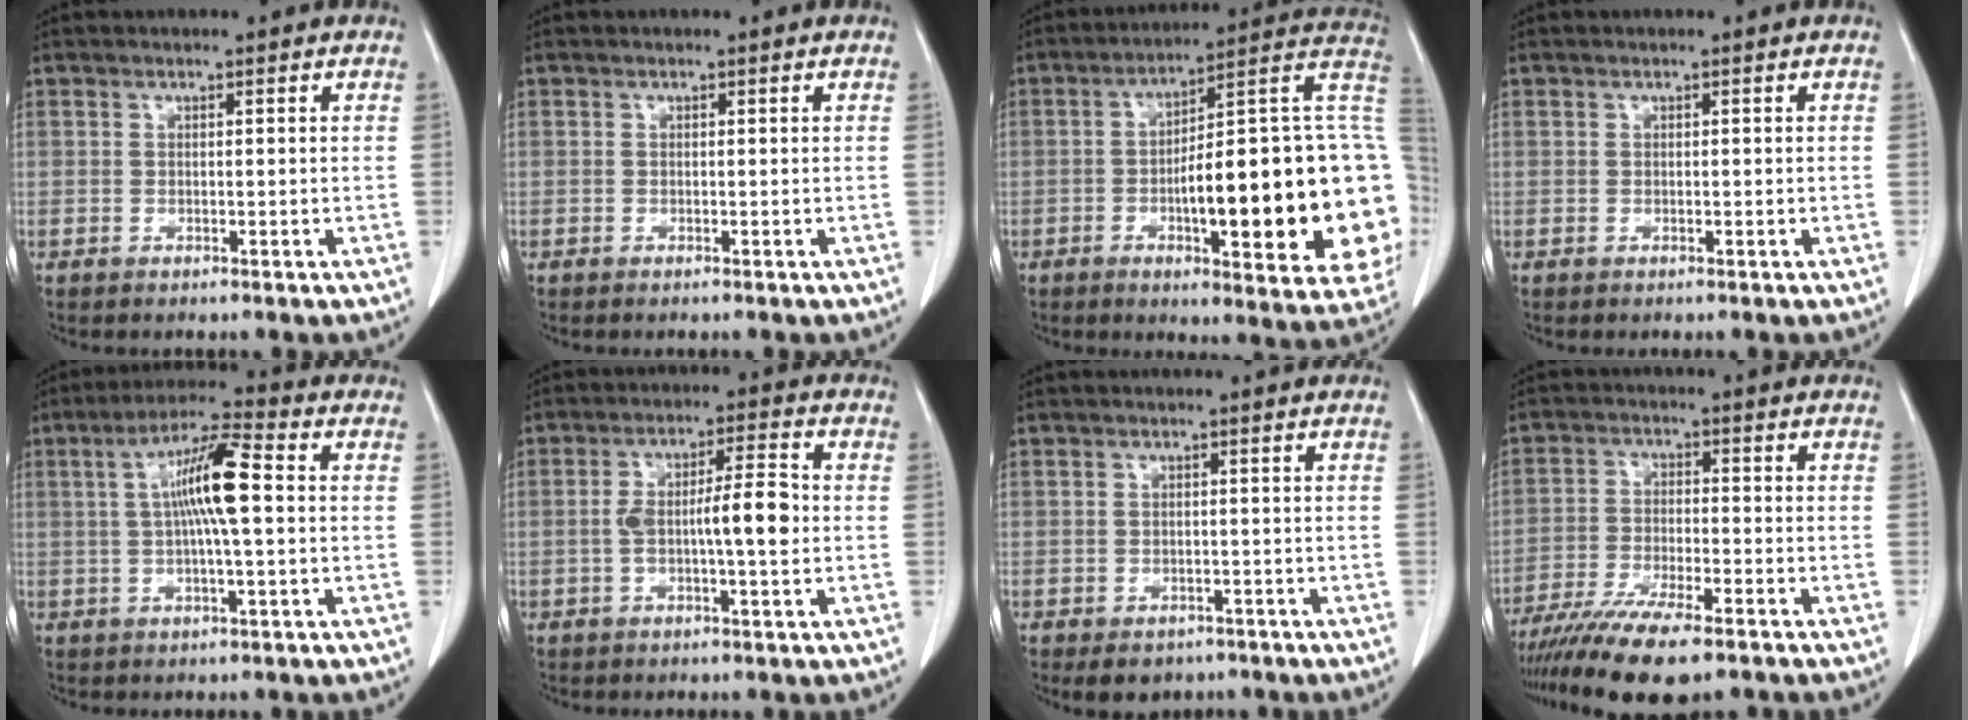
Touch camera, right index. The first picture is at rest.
{"total": 0.0}
{"total": 29.8, "force": [-3.7, 5.6, 29.0], "torque": [-0.309, 0.026, -0.047]}
{"total": 0.0}
{"total": 9.3, "force": [0.9, 0.9, 9.2], "torque": [-0.171, 0.011, 0.009]}
{"total": 8.0, "force": [-0.8, 1.3, 7.8], "torque": [-0.142, 0.015, -0.012]}
{"total": 4.1, "force": [-2.8, 2.9, 1.0], "torque": [-0.006, 0.003, -0.032]}
{"total": 12.6, "force": [-9.6, 1.8, 7.9], "torque": [-0.140, -0.026, -0.159]}